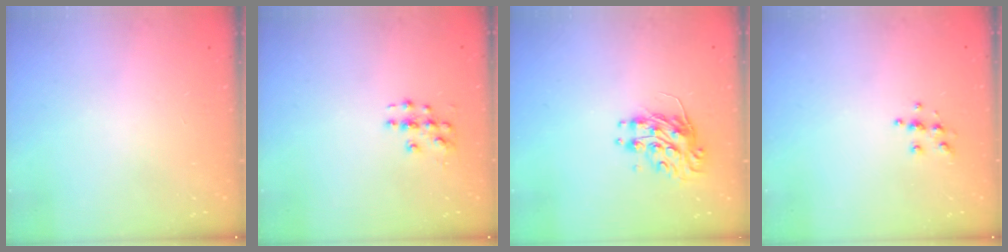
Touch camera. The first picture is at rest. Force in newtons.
{"total": 4.2, "press": 4.2, "slide": 0.1}
{"total": 9.2, "press": 9.2, "slide": 0.3}
{"total": 5.5, "press": 5.5, "slide": 0.5}